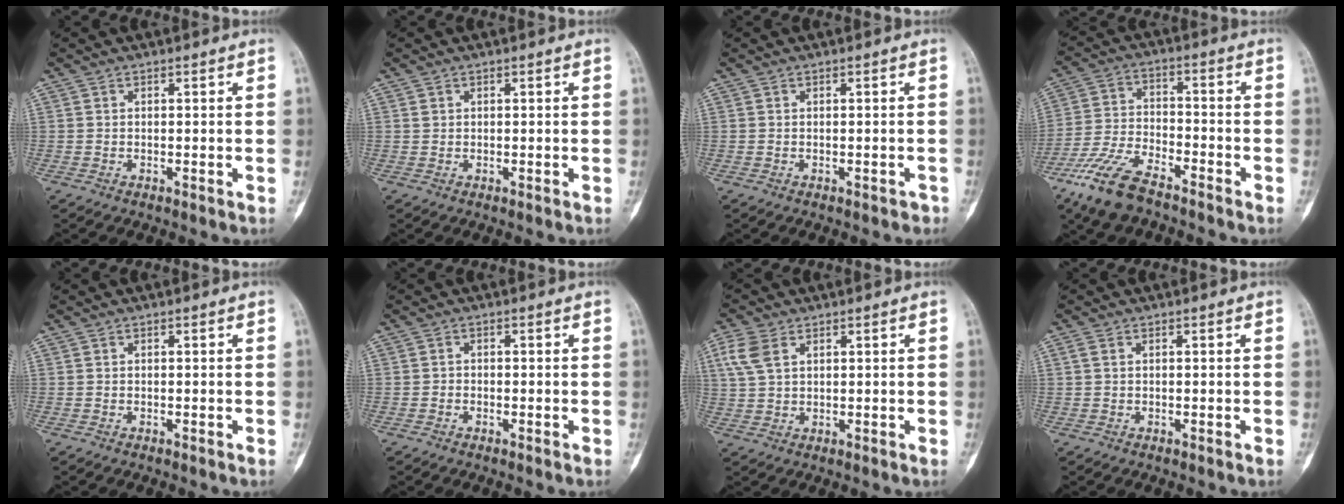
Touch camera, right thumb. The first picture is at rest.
{"total": 0.6, "force": [0.2, 0.5, 0.2], "torque": [0.002, 0.001, 0.004]}
{"total": 0.9, "force": [-0.7, 0.5, 0.3], "torque": [-0.002, 0.008, -0.007]}
{"total": 11.8, "force": [-8.4, 4.5, 7.1], "torque": [-0.148, 0.031, -0.170]}
{"total": 0.0}
{"total": 0.6, "force": [-0.4, 0.5, 0.2], "torque": [0.002, 0.003, -0.013]}
{"total": 5.8, "force": [2.5, 3.6, 3.9], "torque": [-0.087, 0.003, 0.053]}
{"total": 1.0, "force": [0.4, 0.6, 0.7], "torque": [-0.019, 0.005, 0.008]}